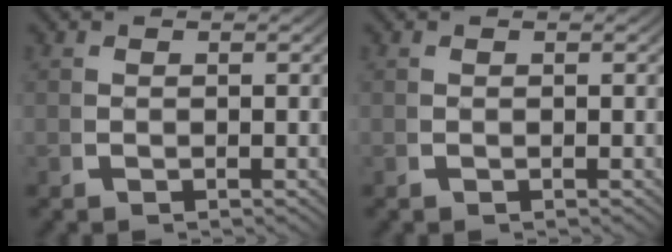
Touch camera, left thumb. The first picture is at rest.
{"total": 0.0}